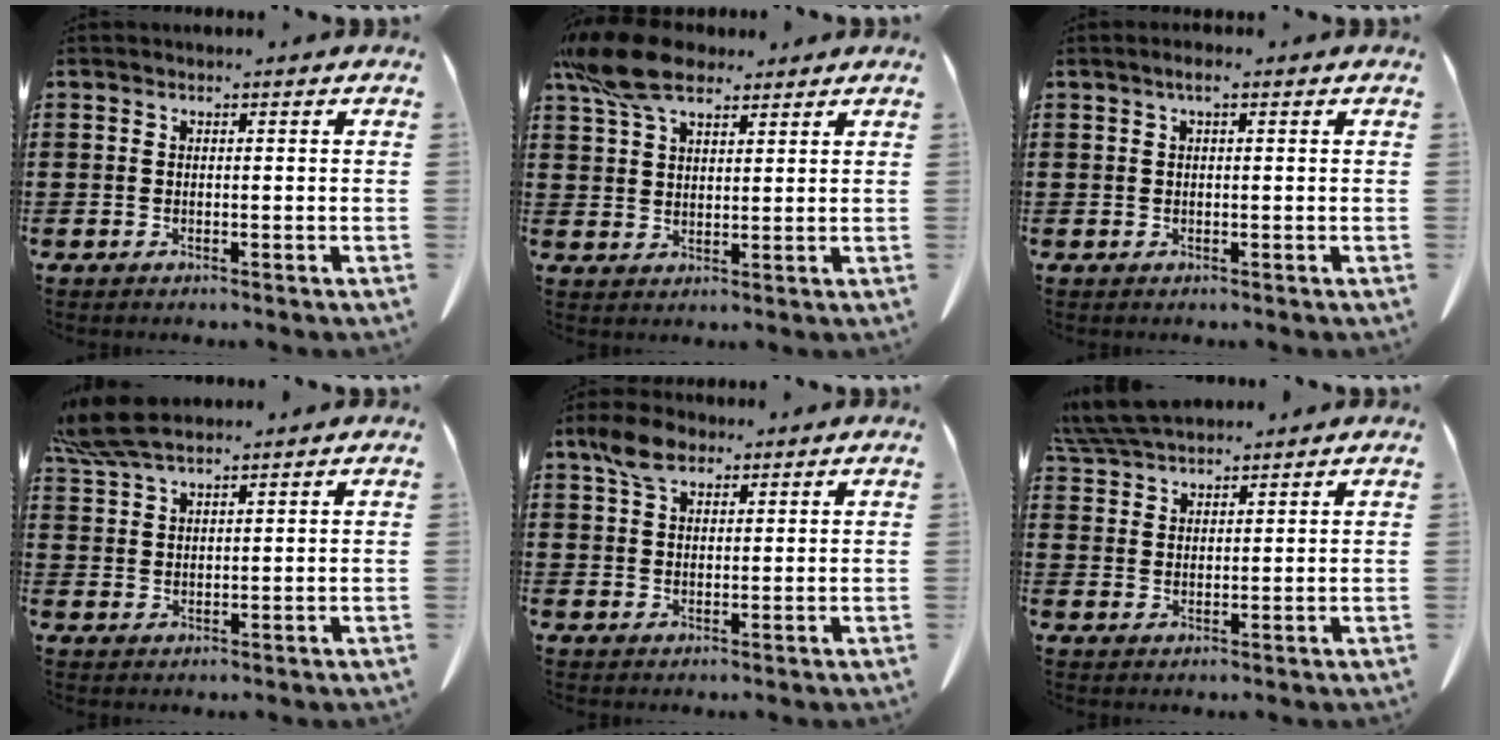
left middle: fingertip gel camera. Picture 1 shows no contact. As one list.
[{"total": 9.3, "force": [6.7, 3.7, 5.2], "torque": [-0.128, -0.008, 0.127]}, {"total": 1.5, "force": [0.5, 0.3, 1.4], "torque": [-0.028, 0.002, 0.009]}, {"total": 6.6, "force": [5.6, 1.3, 3.3], "torque": [-0.086, -0.012, 0.104]}, {"total": 5.1, "force": [3.4, 2.7, 2.6], "torque": [-0.063, 0.009, 0.064]}, {"total": 6.0, "force": [5.6, 1.1, 1.9], "torque": [-0.055, -0.012, 0.107]}]